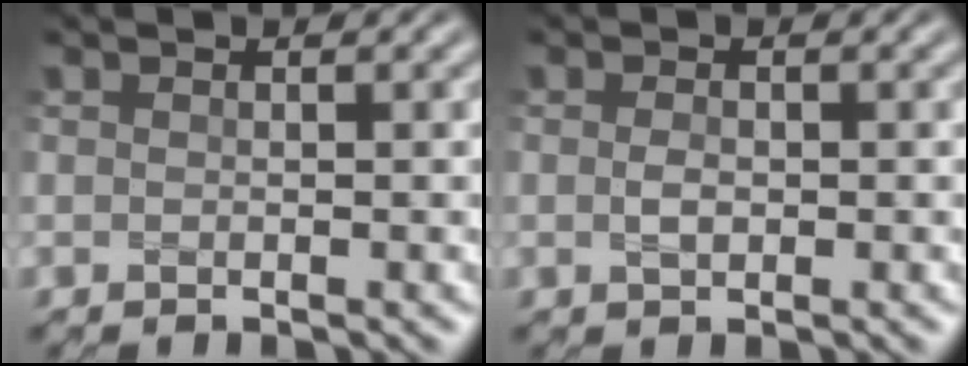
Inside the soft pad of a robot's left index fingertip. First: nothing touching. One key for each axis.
{"total": 1.3, "fx": 0.0, "fy": 0.8, "fz": 1.0, "tx": -0.022, "ty": -0.001, "tz": -0.002}